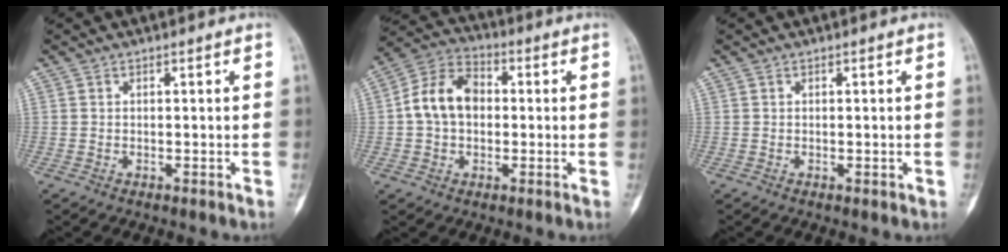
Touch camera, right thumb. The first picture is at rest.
{"total": 11.0, "force": [0.4, 8.0, 7.5], "torque": [-0.127, 0.031, -0.002]}
{"total": 0.7, "force": [-0.1, 0.3, 0.6], "torque": [-0.005, -0.001, -0.001]}